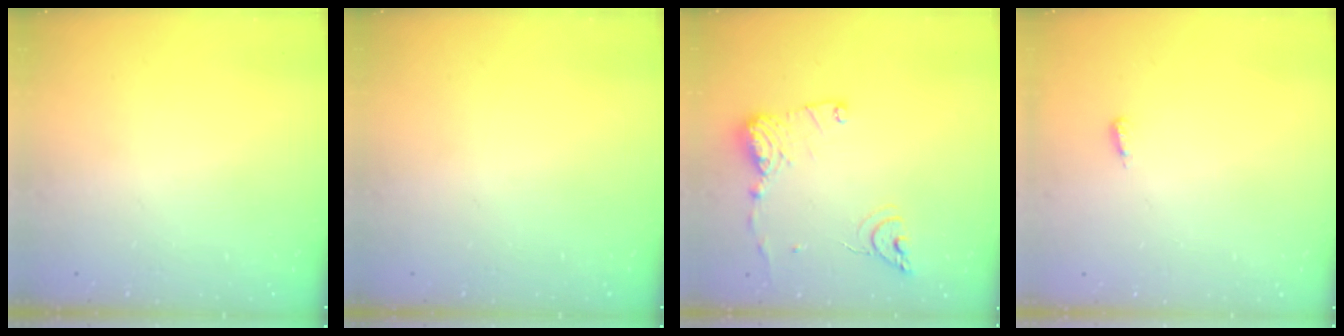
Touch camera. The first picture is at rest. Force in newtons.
{"total": 0.0}
{"total": 12.7, "press": 12.6, "slide": 1.4}
{"total": 3.6, "press": 2.7, "slide": 2.5}